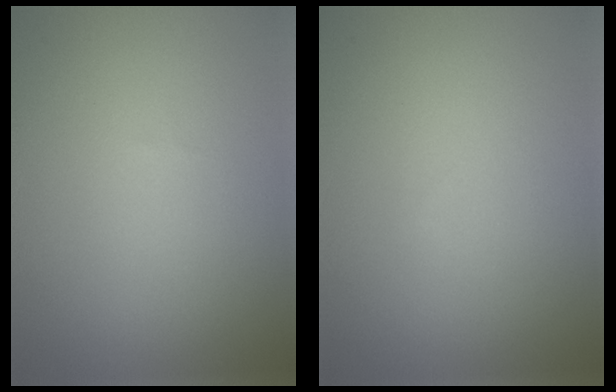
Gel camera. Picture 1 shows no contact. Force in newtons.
{"total": 0.0}